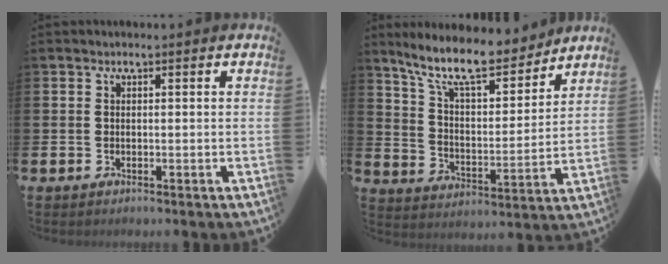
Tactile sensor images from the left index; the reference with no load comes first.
{"total": 11.4, "force": [9.7, 2.9, 5.2], "torque": [-0.128, -0.058, 0.168]}